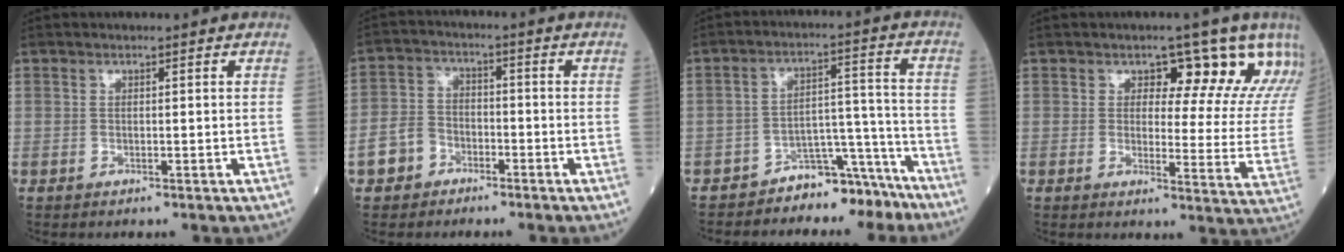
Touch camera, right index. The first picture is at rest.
{"total": 5.4, "force": [-3.1, 4.1, 1.5], "torque": [-0.039, 0.015, -0.059]}
{"total": 7.7, "force": [-7.0, 3.0, 1.3], "torque": [0.000, 0.066, -0.111]}
{"total": 12.1, "force": [8.7, 5.1, 6.6], "torque": [-0.053, -0.015, 0.076]}